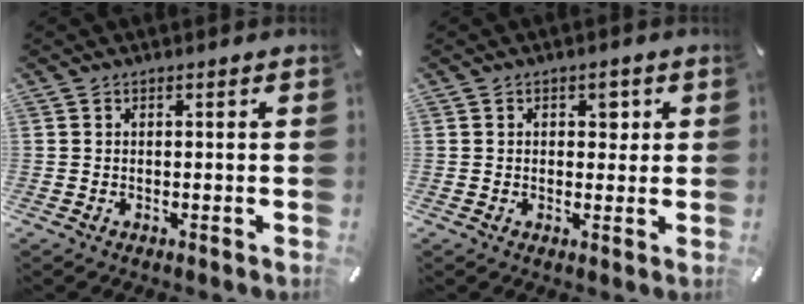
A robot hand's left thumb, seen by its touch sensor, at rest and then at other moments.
{"total": 3.1, "force": [0.9, 2.1, 2.1], "torque": [-0.013, -0.004, 0.005]}